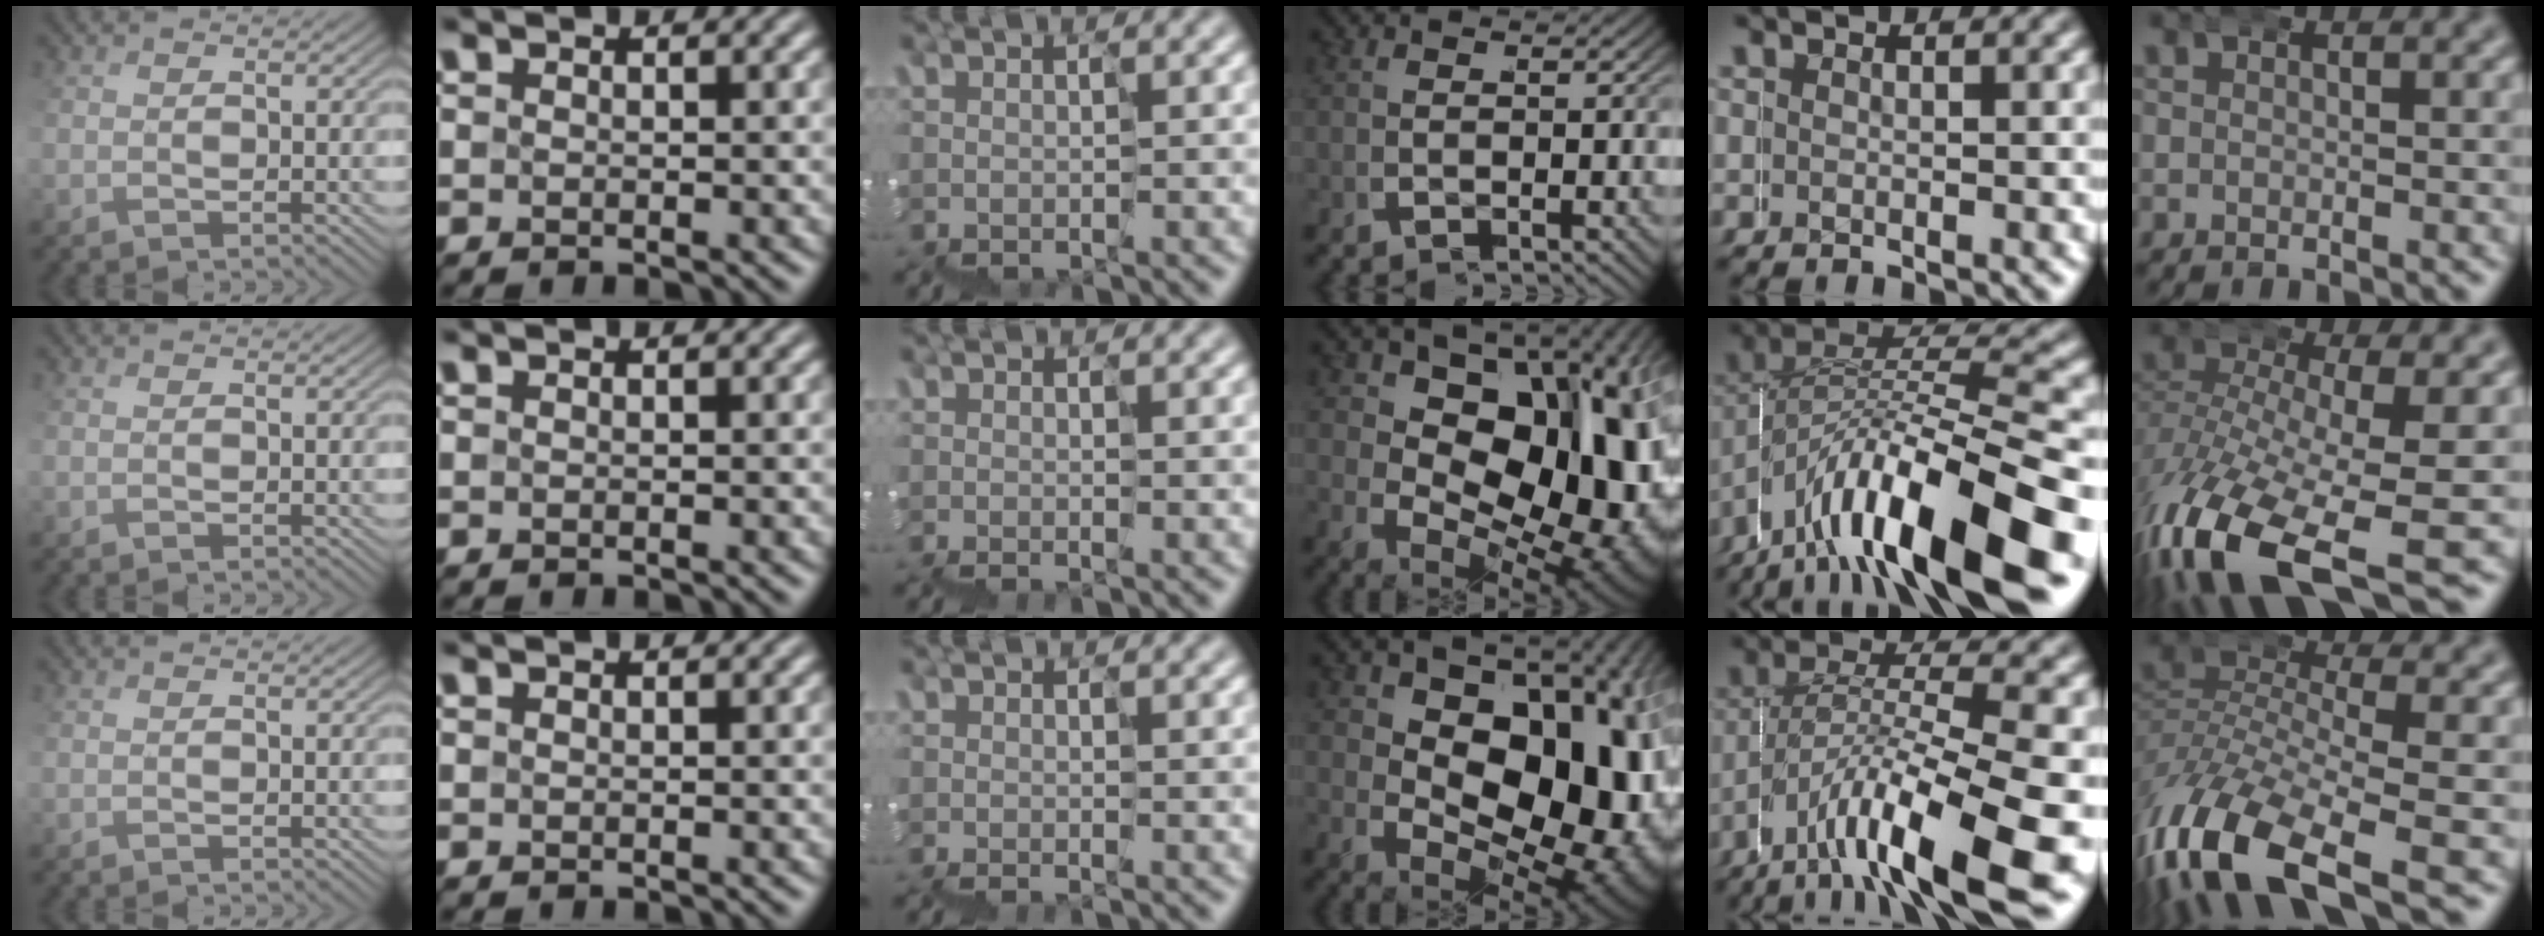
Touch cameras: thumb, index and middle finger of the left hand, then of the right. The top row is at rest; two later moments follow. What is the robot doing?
{"motion": "wrap", "object": "duck tape"}